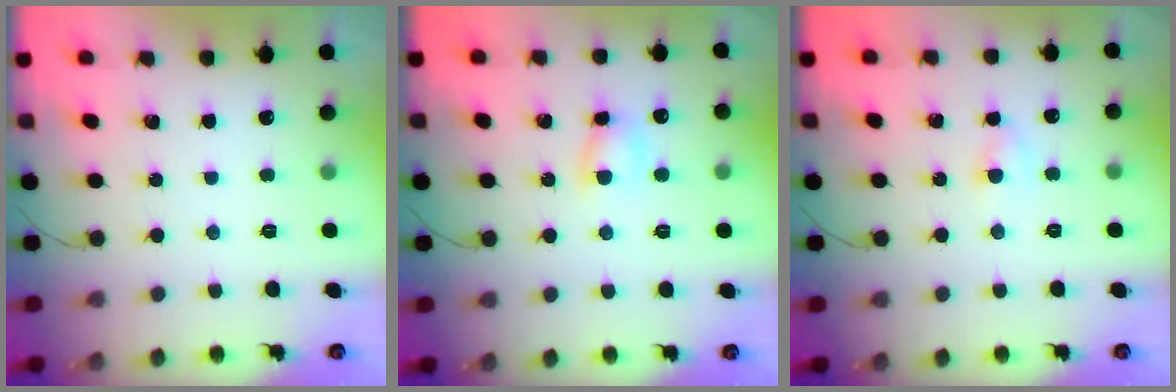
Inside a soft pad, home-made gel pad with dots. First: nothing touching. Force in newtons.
{"total": 5.1, "press": 5.0, "slide": 0.7}
{"total": 3.7, "press": 3.5, "slide": 1.3}